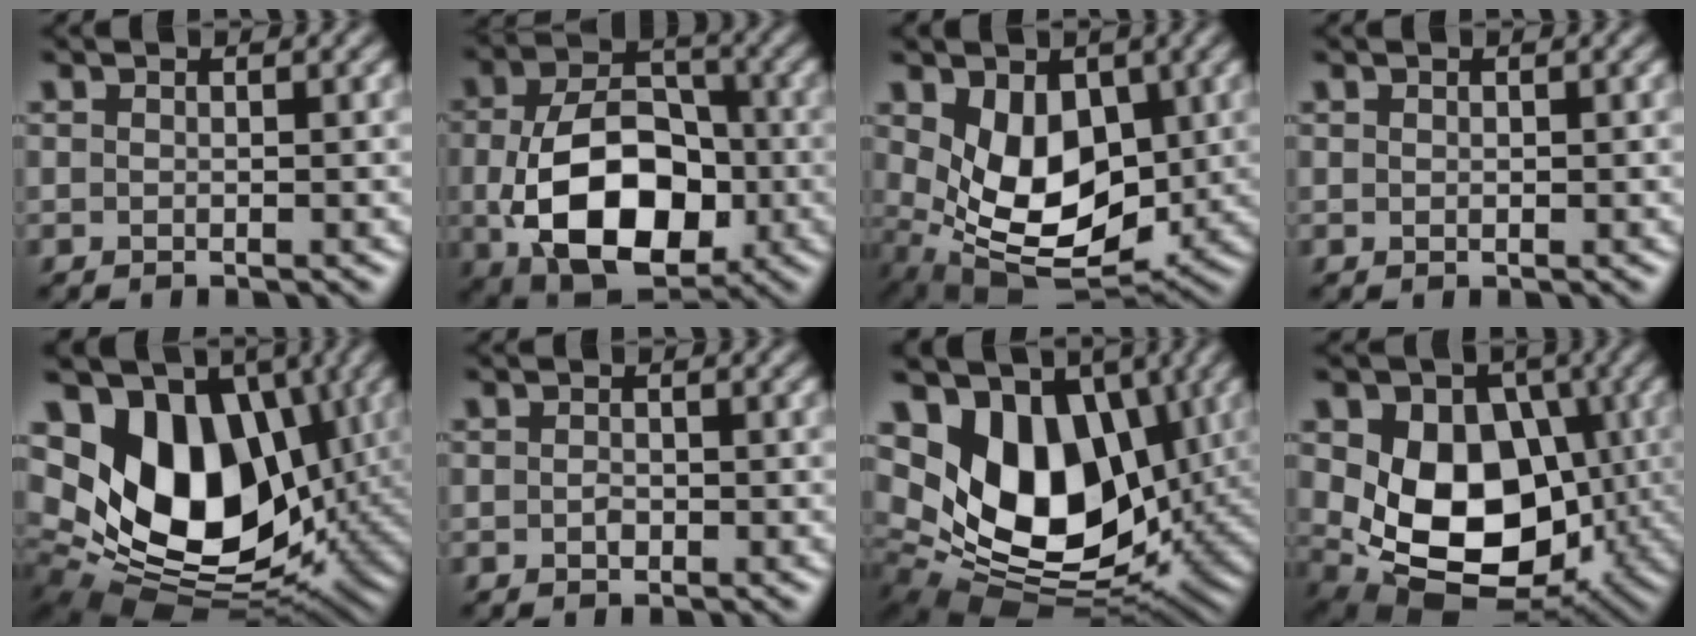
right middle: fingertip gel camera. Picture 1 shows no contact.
{"total": 11.5, "force": [-1.8, 7.4, 8.6], "torque": [-0.161, -0.015, -0.024]}
{"total": 8.3, "force": [0.9, 5.4, 6.3], "torque": [-0.110, -0.021, 0.022]}
{"total": 0.0}
{"total": 14.1, "force": [3.2, 9.7, 9.7], "torque": [-0.163, -0.001, 0.051]}
{"total": 0.9, "force": [-0.2, 0.6, 0.6], "torque": [-0.012, -0.001, -0.005]}
{"total": 12.6, "force": [3.4, 8.5, 8.6], "torque": [-0.140, -0.007, 0.051]}
{"total": 12.2, "force": [-0.2, 8.9, 8.4], "torque": [-0.118, -0.018, -0.008]}